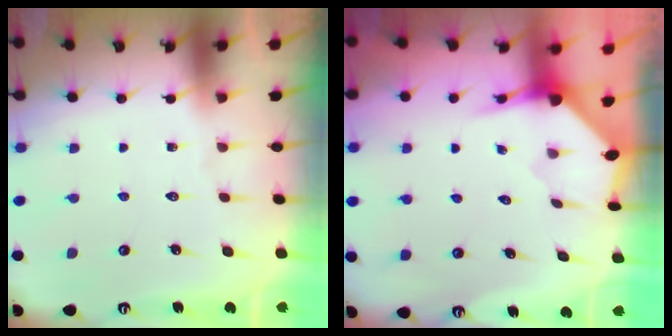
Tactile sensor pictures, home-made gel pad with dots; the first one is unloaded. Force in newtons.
{"total": 3.2, "press": 3.2, "slide": 0.3}